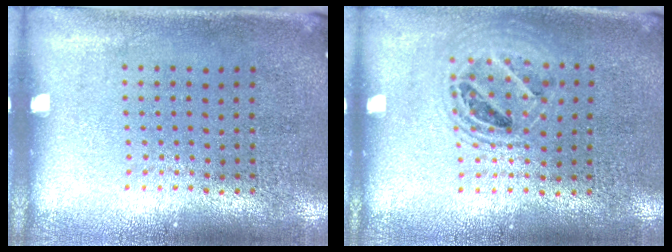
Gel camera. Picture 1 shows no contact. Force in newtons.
{"total": 1.4, "press": 1.3, "slide": 0.6}